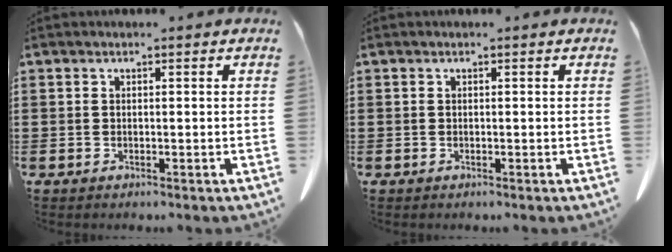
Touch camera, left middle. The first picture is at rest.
{"total": 0.0}